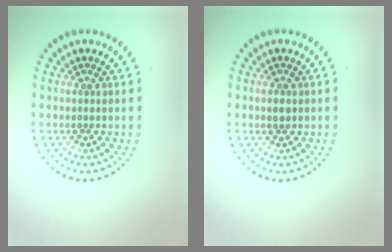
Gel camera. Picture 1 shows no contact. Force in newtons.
{"total": 0.9, "press": 0.9, "slide": 0.2}